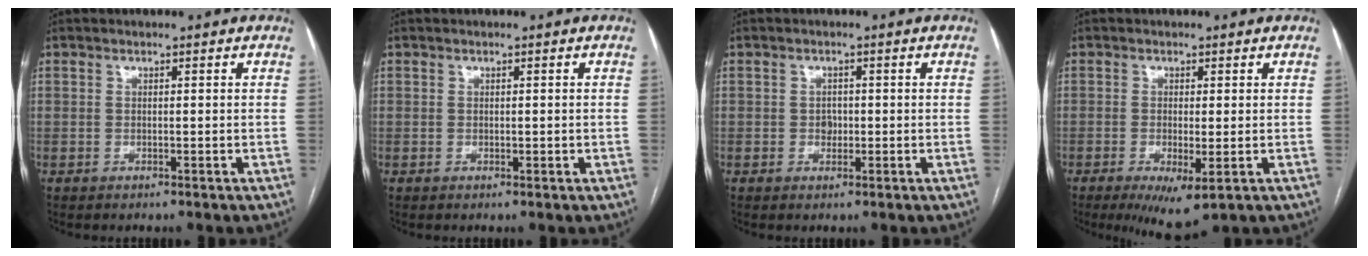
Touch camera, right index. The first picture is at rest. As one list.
[{"total": 0.7, "force": [0.0, 0.4, 0.5], "torque": [-0.008, -0.001, 0.003]}, {"total": 1.6, "force": [-0.1, 1.3, 0.9], "torque": [-0.013, 0.003, 0.000]}, {"total": 6.2, "force": [-2.6, 1.5, 5.4], "torque": [-0.083, -0.017, -0.032]}]